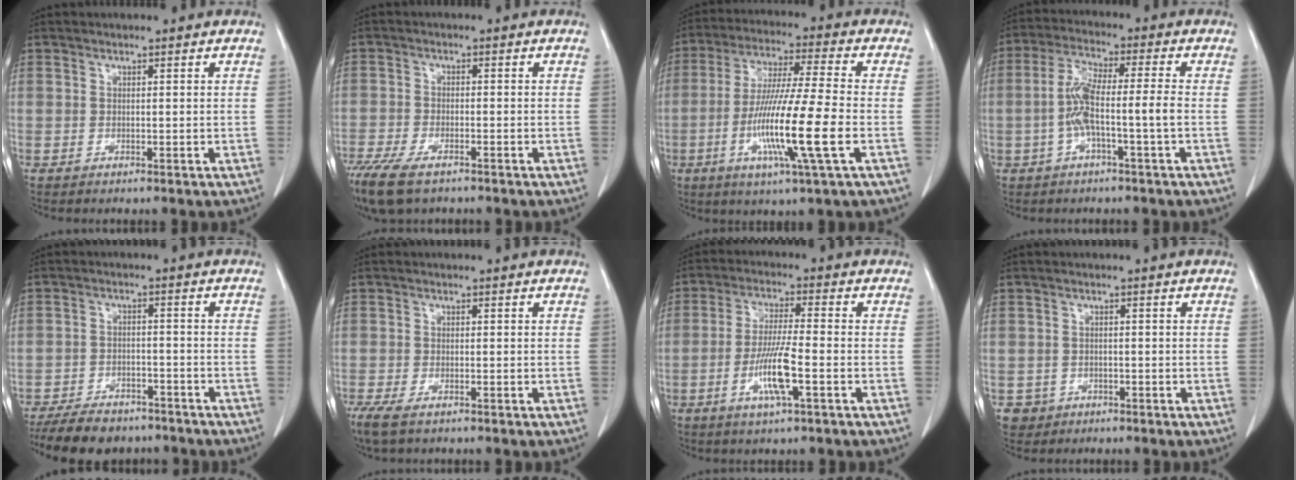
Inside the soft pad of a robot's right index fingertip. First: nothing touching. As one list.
[{"total": 10.4, "force": [-7.5, 3.6, 6.2], "torque": [-0.118, -0.020, -0.124]}, {"total": 14.7, "force": [-3.8, -0.5, 14.1], "torque": [-0.279, -0.018, -0.075]}, {"total": 7.4, "force": [-1.6, 0.3, 7.2], "torque": [-0.150, 0.021, -0.031]}, {"total": 12.6, "force": [-10.7, 4.5, 4.8], "torque": [-0.078, -0.002, -0.158]}, {"total": 6.0, "force": [-4.3, 1.9, 3.7], "torque": [-0.070, -0.016, -0.071]}, {"total": 8.0, "force": [-2.7, 0.4, 7.5], "torque": [-0.148, -0.007, -0.051]}, {"total": 3.0, "force": [-1.4, 2.6, 0.0], "torque": [0.004, 0.011, -0.021]}]